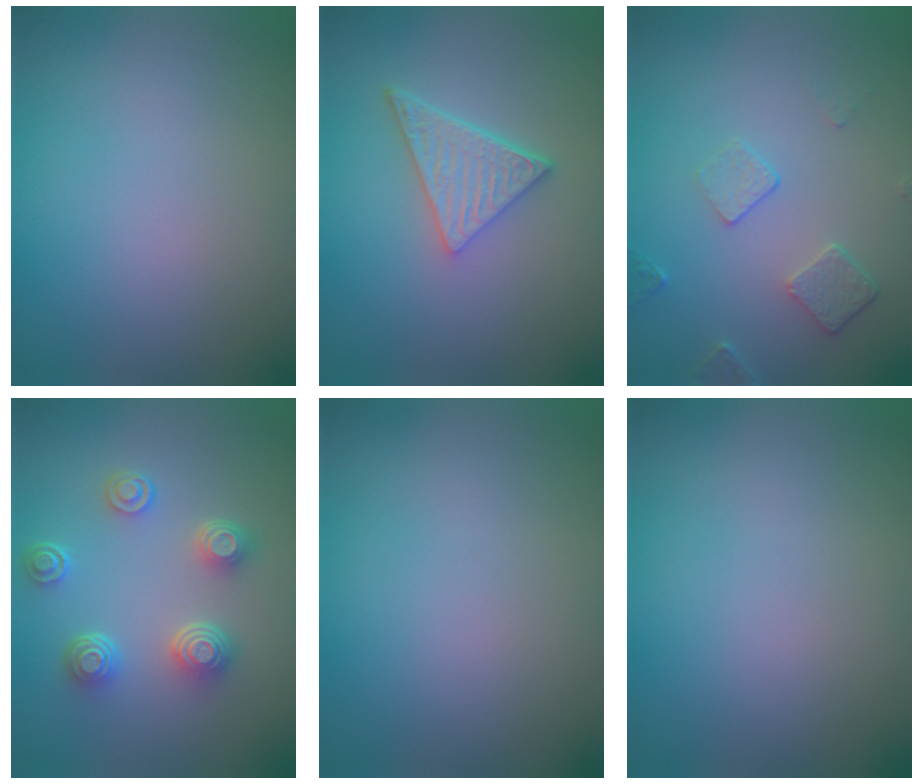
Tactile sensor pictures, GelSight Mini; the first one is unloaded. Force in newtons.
{"total": 4.9, "press": 3.5, "slide": 3.5}
{"total": 2.3, "press": 1.6, "slide": 1.6}
{"total": 4.5, "press": 3.5, "slide": 2.7}
{"total": 0.0}
{"total": 0.0}